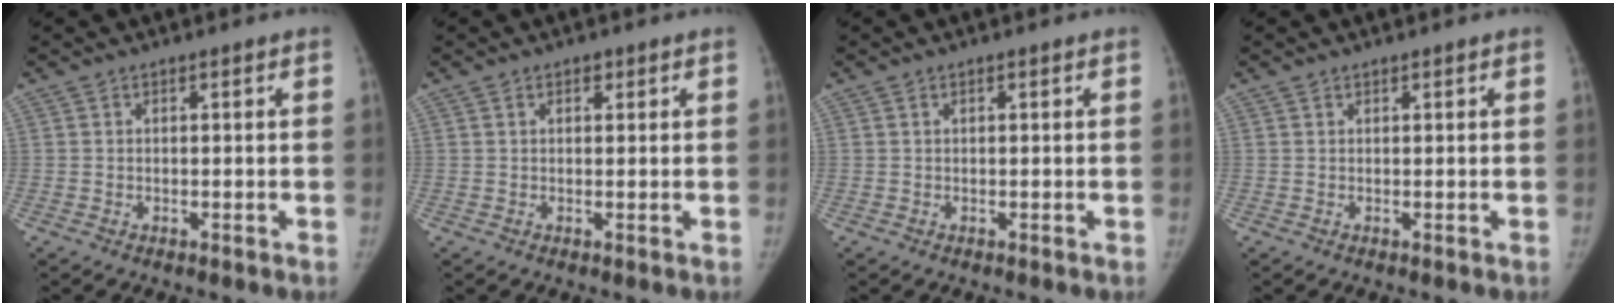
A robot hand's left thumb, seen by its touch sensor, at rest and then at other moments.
{"total": 1.7, "force": [0.9, 1.0, 1.0], "torque": [-0.008, -0.003, 0.012]}
{"total": 0.5, "force": [0.2, 0.2, 0.4], "torque": [-0.008, 0.002, 0.004]}
{"total": 0.5, "force": [0.5, 0.2, 0.0], "torque": [0.000, -0.004, 0.008]}